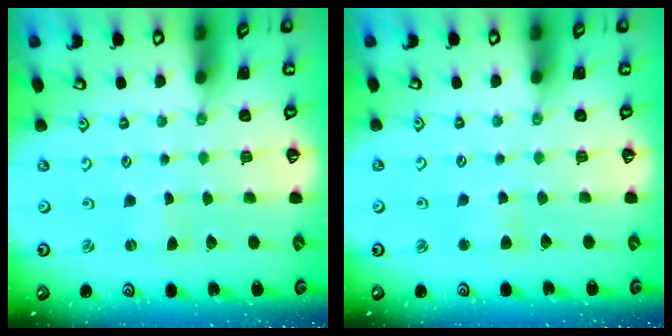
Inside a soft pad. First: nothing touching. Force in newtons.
{"total": 2.4, "press": 2.4, "slide": 0.5}